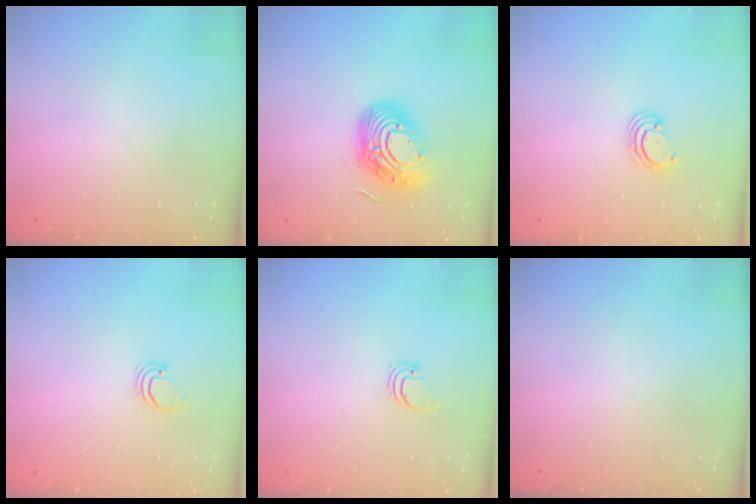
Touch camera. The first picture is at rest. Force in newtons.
{"total": 16.1, "press": 16.0, "slide": 1.1}
{"total": 2.7, "press": 2.7, "slide": 0.7}
{"total": 0.9, "press": 0.9, "slide": 0.0}
{"total": 0.9, "press": 0.9, "slide": 0.0}
{"total": 0.0}